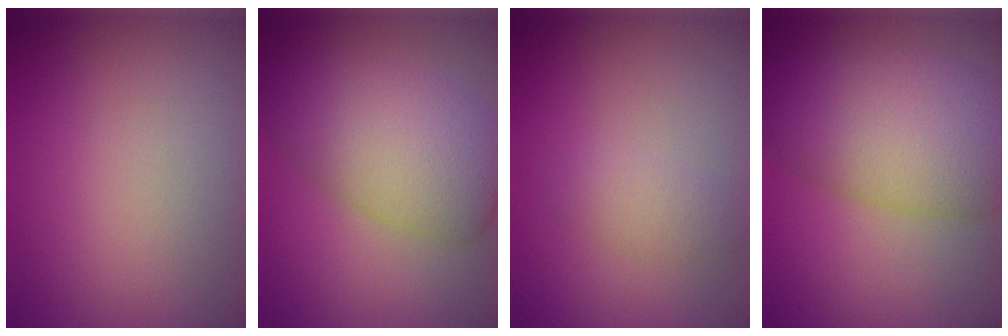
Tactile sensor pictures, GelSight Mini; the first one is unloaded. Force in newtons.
{"total": 6.3, "press": 6.2, "slide": 0.6}
{"total": 1.6, "press": 1.6, "slide": 0.1}
{"total": 9.9, "press": 9.9, "slide": 0.5}